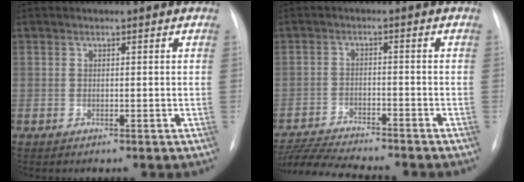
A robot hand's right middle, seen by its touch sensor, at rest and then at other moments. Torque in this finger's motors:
{"motor_torque": [0.26, -0.33, 0.10, 0.02]}